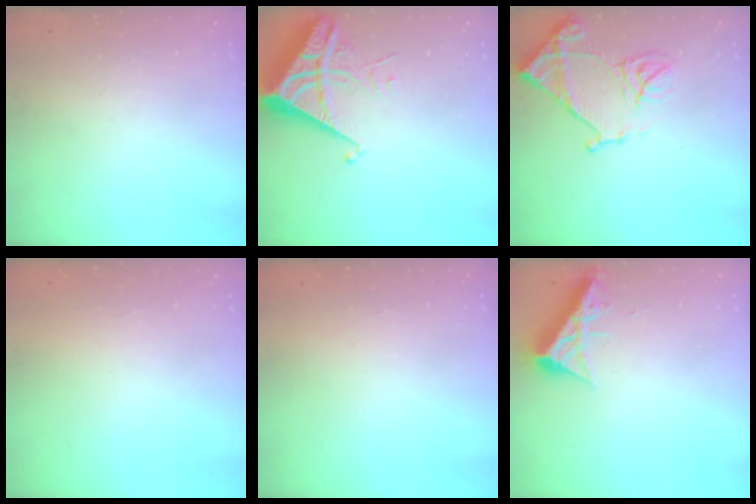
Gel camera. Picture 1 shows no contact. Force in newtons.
{"total": 6.6, "press": 6.6, "slide": 0.6}
{"total": 13.0, "press": 13.0, "slide": 1.3}
{"total": 1.6, "press": 1.5, "slide": 0.1}
{"total": 1.5, "press": 1.5, "slide": 0.1}
{"total": 7.7, "press": 7.6, "slide": 1.0}